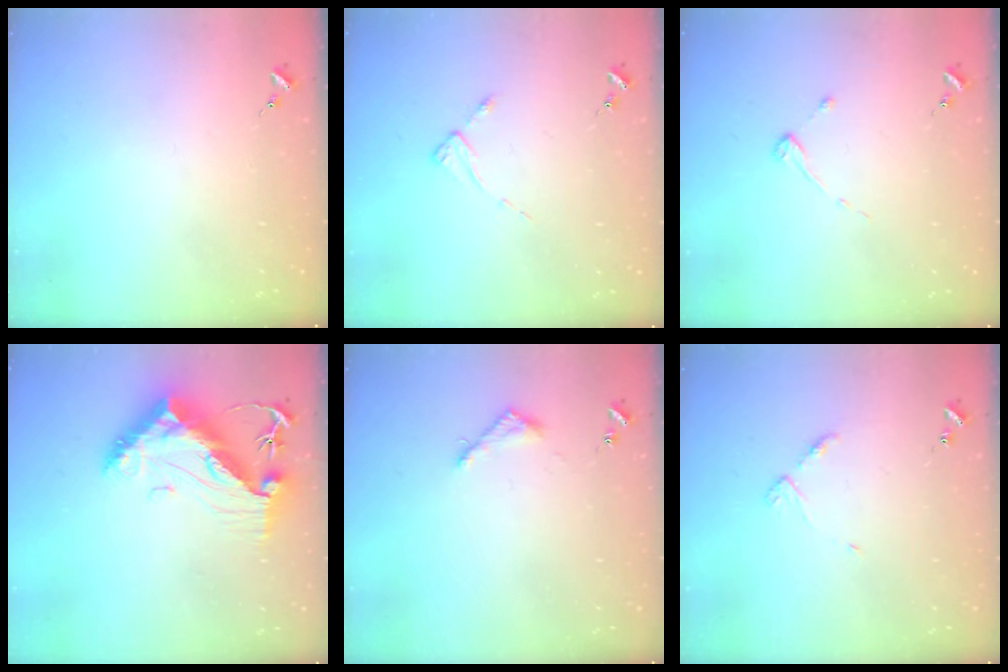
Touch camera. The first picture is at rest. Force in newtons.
{"total": 2.2, "press": 2.2, "slide": 0.4}
{"total": 2.7, "press": 2.7, "slide": 0.3}
{"total": 14.8, "press": 14.7, "slide": 1.3}
{"total": 3.6, "press": 3.6, "slide": 0.4}
{"total": 4.4, "press": 4.3, "slide": 0.5}